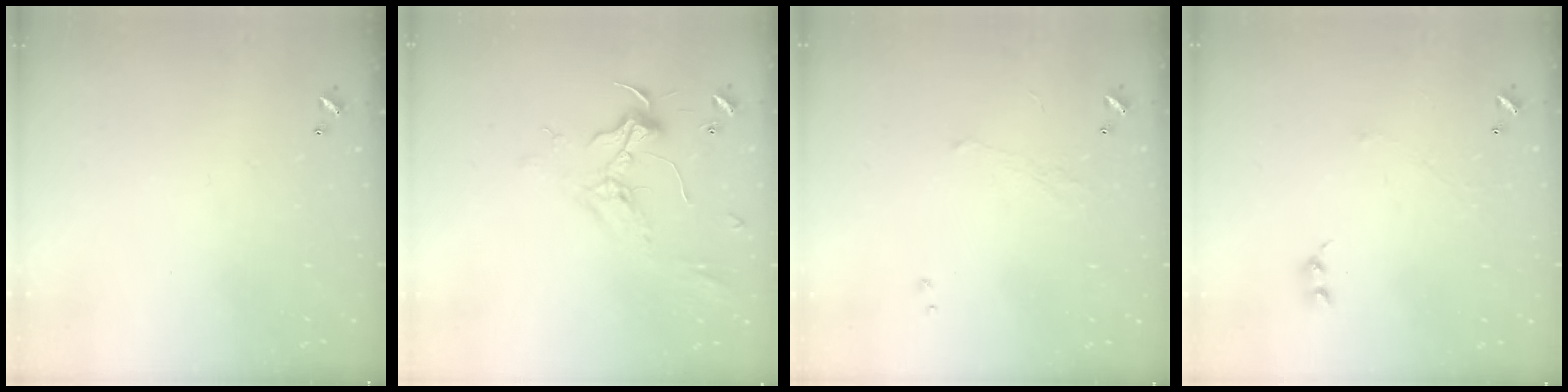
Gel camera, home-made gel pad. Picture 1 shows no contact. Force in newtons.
{"total": 2.4, "press": 2.3, "slide": 0.8}
{"total": 0.7, "press": 0.0, "slide": 0.7}
{"total": 1.1, "press": 0.9, "slide": 0.6}